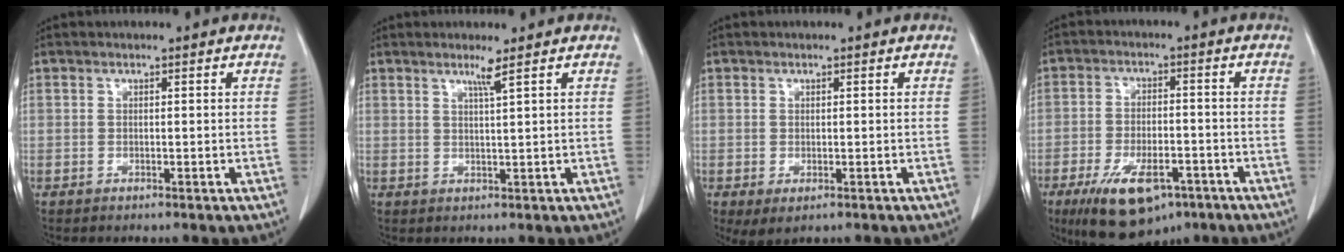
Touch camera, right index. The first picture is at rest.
{"total": 2.1, "force": [1.4, -0.8, 1.4], "torque": [-0.030, -0.008, 0.028]}
{"total": 2.7, "force": [-1.0, 1.3, 2.2], "torque": [-0.034, -0.008, -0.005]}
{"total": 12.4, "force": [-7.3, 5.5, 8.4], "torque": [-0.149, -0.008, -0.113]}